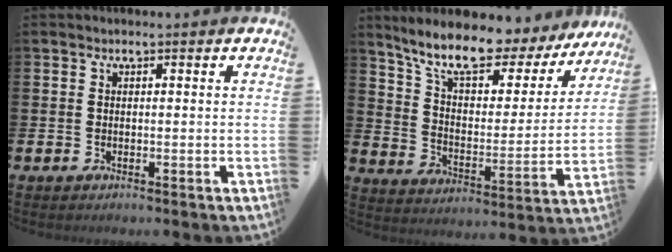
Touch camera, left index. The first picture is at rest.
{"total": 10.6, "force": [8.8, 3.2, 5.0], "torque": [-0.121, -0.058, 0.145]}